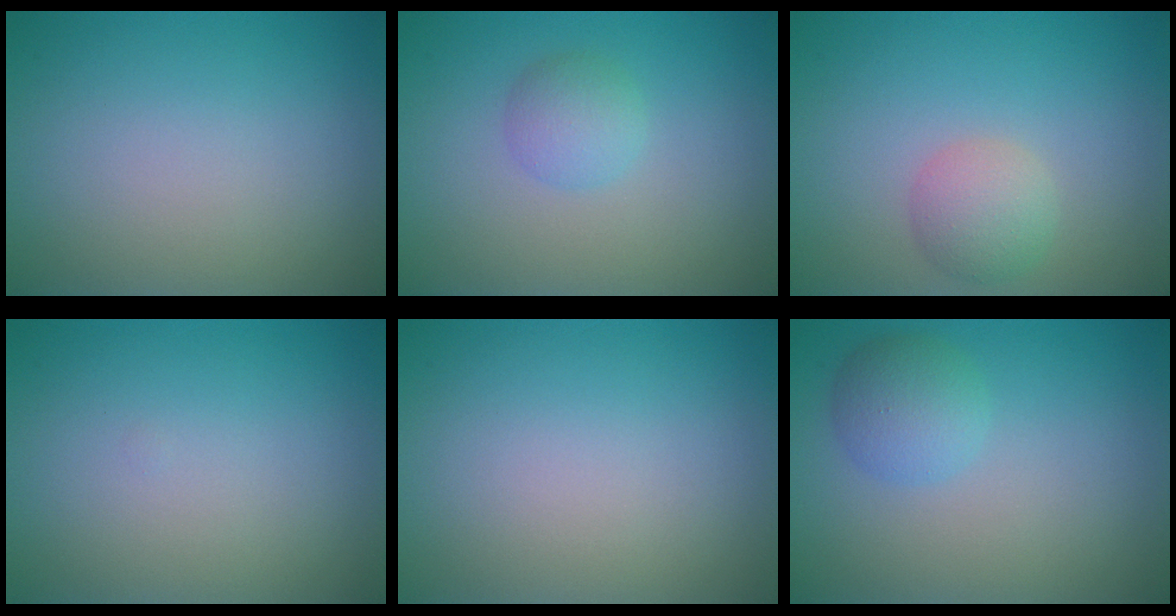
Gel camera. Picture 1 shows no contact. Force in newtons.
{"total": 2.0, "press": 2.0, "slide": 0.0}
{"total": 2.6, "press": 2.6, "slide": 0.1}
{"total": 0.0}
{"total": 0.0}
{"total": 2.8, "press": 2.8, "slide": 0.1}